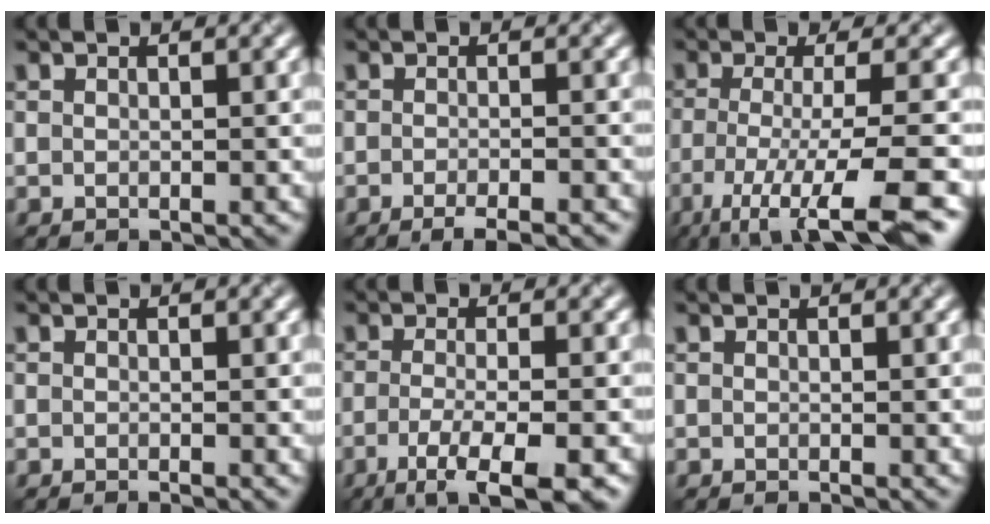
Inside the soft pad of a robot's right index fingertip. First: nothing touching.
{"total": 2.9, "force": [-2.0, 0.5, 2.1], "torque": [-0.025, -0.002, -0.036]}
{"total": 8.6, "force": [-4.7, 2.0, 6.9], "torque": [-0.107, -0.015, -0.082]}
{"total": 1.0, "force": [-0.1, 0.2, 1.0], "torque": [-0.010, -0.002, -0.004]}
{"total": 5.6, "force": [-2.6, 1.3, 4.7], "torque": [-0.079, -0.005, -0.052]}
{"total": 0.9, "force": [0.6, 0.1, 0.6], "torque": [-0.006, 0.000, 0.010]}